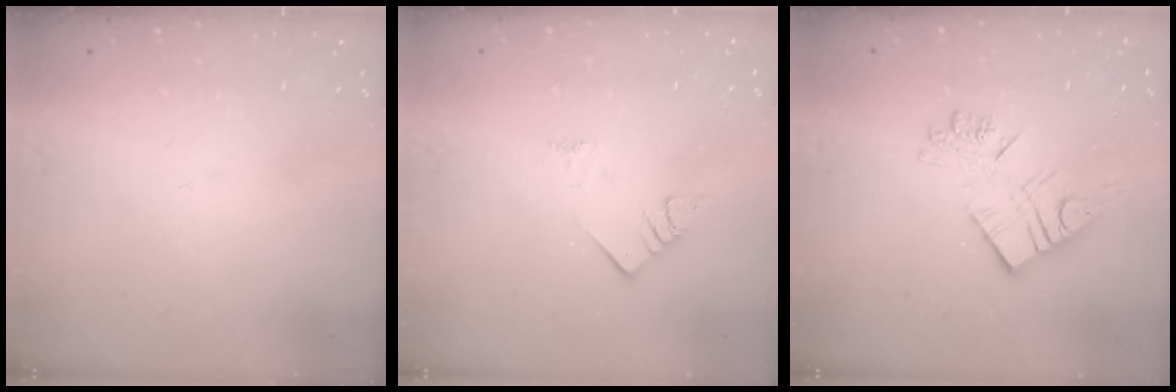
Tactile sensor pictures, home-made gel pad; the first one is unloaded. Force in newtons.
{"total": 3.6, "press": 3.6, "slide": 0.5}
{"total": 10.8, "press": 10.7, "slide": 0.9}